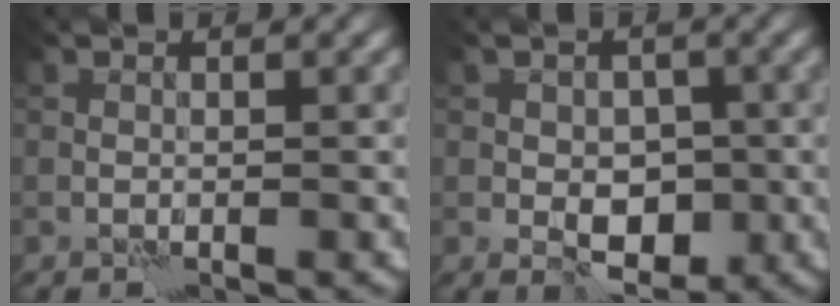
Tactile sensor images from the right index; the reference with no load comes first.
{"total": 4.1, "force": [-1.1, 2.7, 2.9], "torque": [-0.033, -0.002, -0.021]}